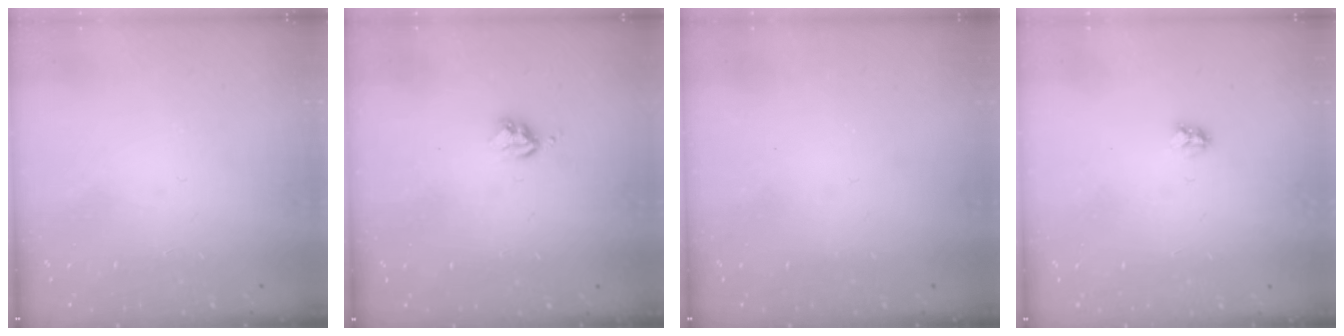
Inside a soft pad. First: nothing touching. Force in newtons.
{"total": 3.7, "press": 3.7, "slide": 0.5}
{"total": 0.0}
{"total": 2.9, "press": 2.9, "slide": 0.3}